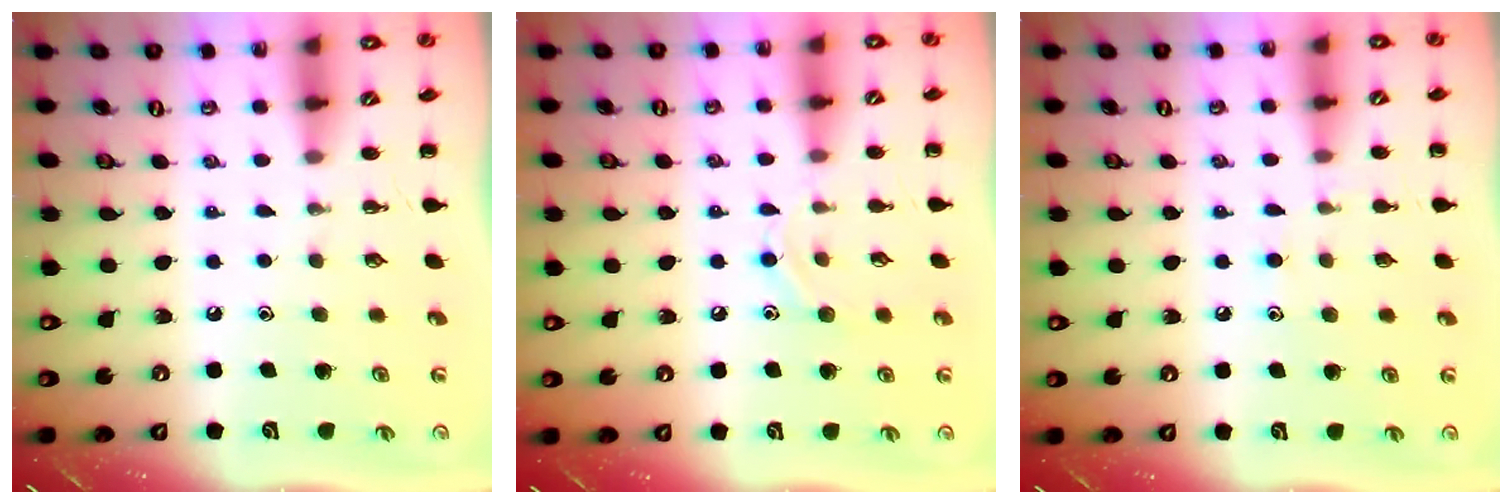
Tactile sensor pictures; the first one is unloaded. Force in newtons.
{"total": 7.5, "press": 7.4, "slide": 1.2}
{"total": 5.5, "press": 5.3, "slide": 1.7}